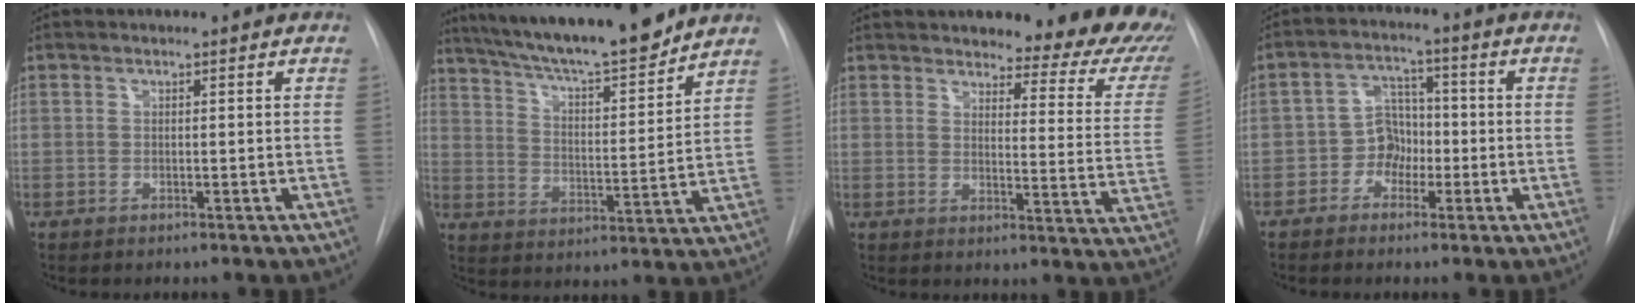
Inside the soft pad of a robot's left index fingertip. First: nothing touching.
{"total": 18.5, "force": [16.1, 1.8, 8.9], "torque": [-0.151, 0.002, 0.254]}
{"total": 18.3, "force": [16.3, 4.1, 7.2], "torque": [-0.064, -0.069, 0.173]}
{"total": 5.1, "force": [-1.7, 4.2, 2.4], "torque": [-0.043, 0.020, -0.035]}